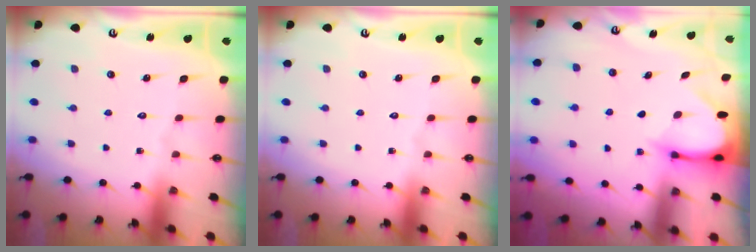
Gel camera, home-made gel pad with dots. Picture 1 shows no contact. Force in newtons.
{"total": 0.0}
{"total": 3.4, "press": 3.4, "slide": 0.3}